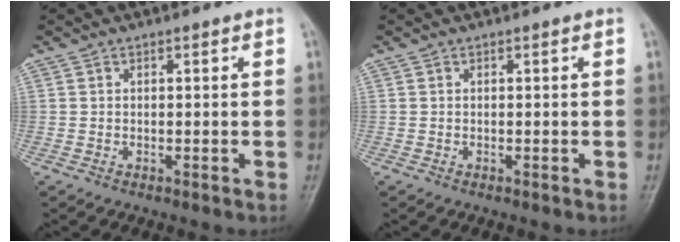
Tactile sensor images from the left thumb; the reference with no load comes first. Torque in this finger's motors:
{"motor_torque": [0.00, 0.00, 0.04, -0.08, 0.00]}